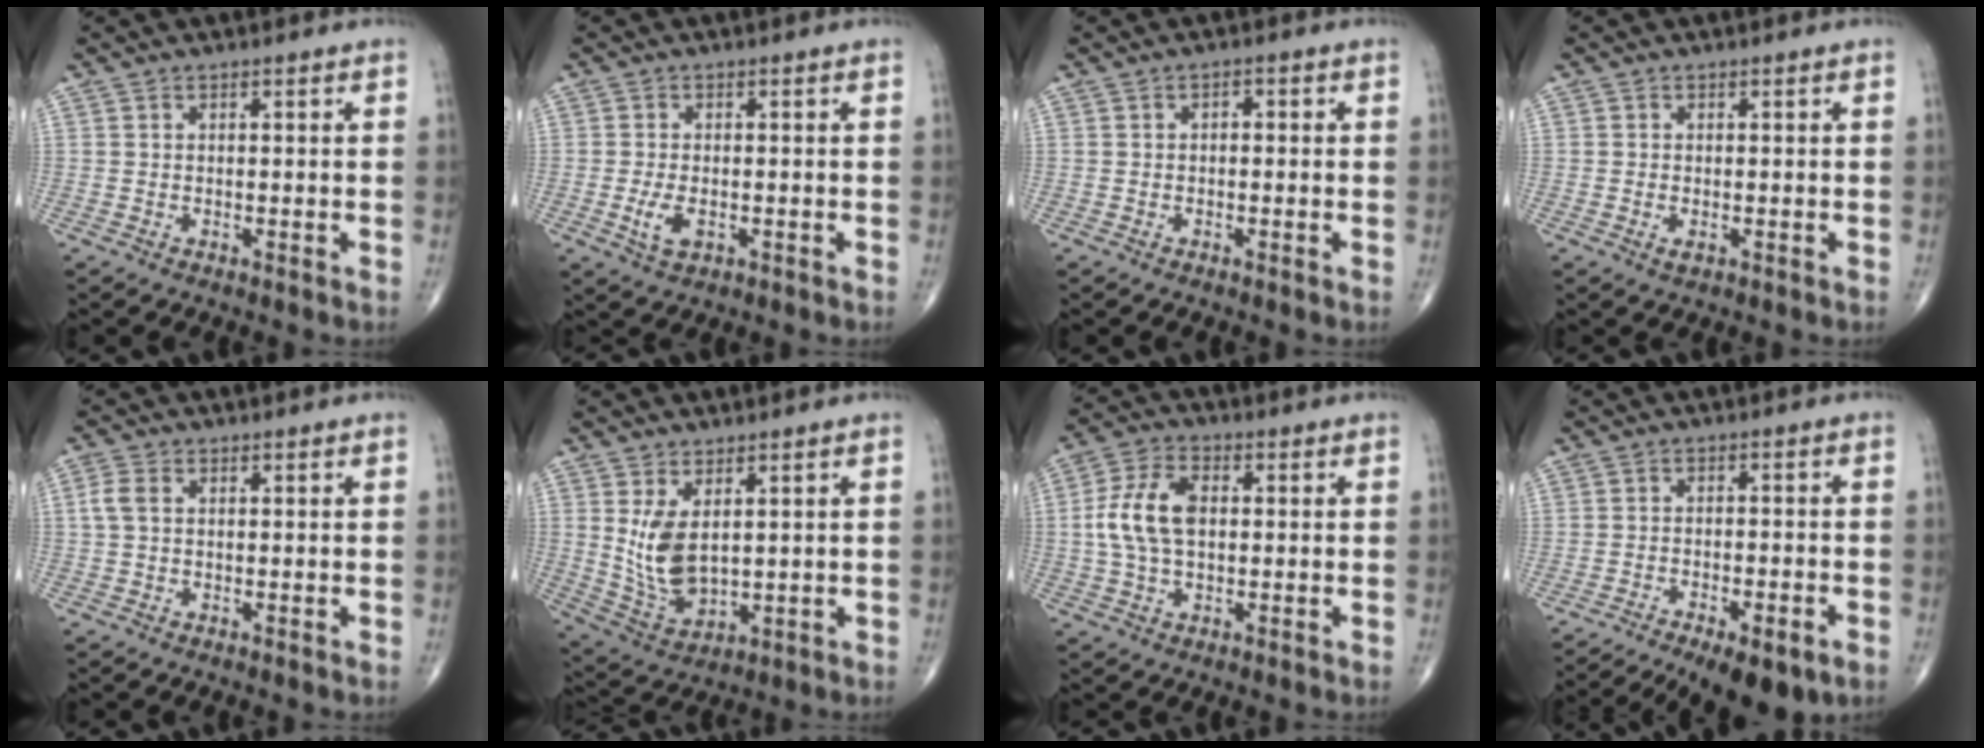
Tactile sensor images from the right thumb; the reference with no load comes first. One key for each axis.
{"total": 3.9, "fx": -1.0, "fy": 2.1, "fz": 3.2, "tx": -0.065, "ty": -0.005, "tz": -0.015}
{"total": 1.1, "fx": 0.0, "fy": 0.7, "fz": 0.8, "tx": -0.002, "ty": 0.003, "tz": -0.006}
{"total": 1.3, "fx": -0.4, "fy": 0.6, "fz": 1.0, "tx": -0.020, "ty": -0.001, "tz": -0.005}
{"total": 3.1, "fx": 0.4, "fy": 2.1, "fz": 2.2, "tx": -0.056, "ty": 0.009, "tz": 0.006}
{"total": 8.8, "fx": 2.0, "fy": 4.9, "fz": 7.0, "tx": -0.127, "ty": -0.023, "tz": 0.058}
{"total": 10.2, "fx": 0.6, "fy": 6.1, "fz": 8.1, "tx": -0.167, "ty": 0.016, "tz": 0.010}
{"total": 14.7, "fx": -9.7, "fy": 5.2, "fz": 9.7, "tx": -0.148, "ty": 0.020, "tz": -0.139}